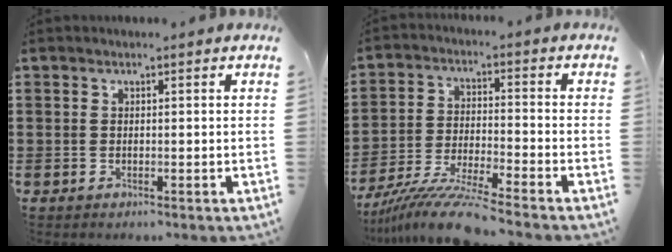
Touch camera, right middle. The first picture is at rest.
{"total": 9.0, "force": [-8.2, -0.4, 3.8], "torque": [-0.077, -0.006, -0.158]}